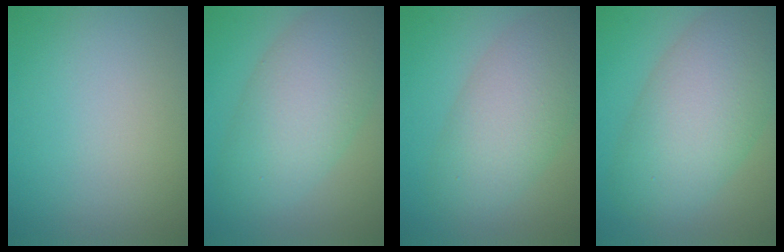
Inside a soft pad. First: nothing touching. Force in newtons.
{"total": 7.9, "press": 7.9, "slide": 0.3}
{"total": 7.3, "press": 7.2, "slide": 0.4}
{"total": 9.9, "press": 9.8, "slide": 0.6}